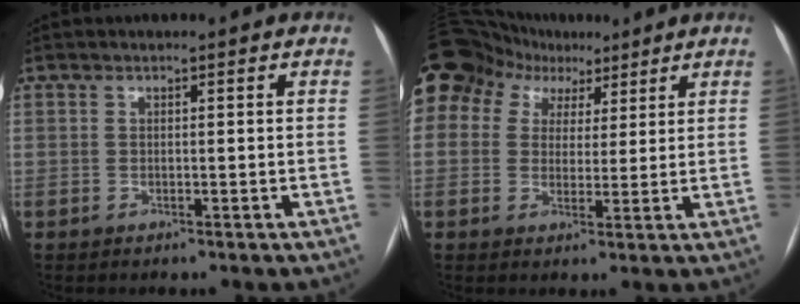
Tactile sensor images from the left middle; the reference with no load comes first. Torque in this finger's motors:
{"motor_torque": [1.33, -0.80, 1.06, 0.21]}